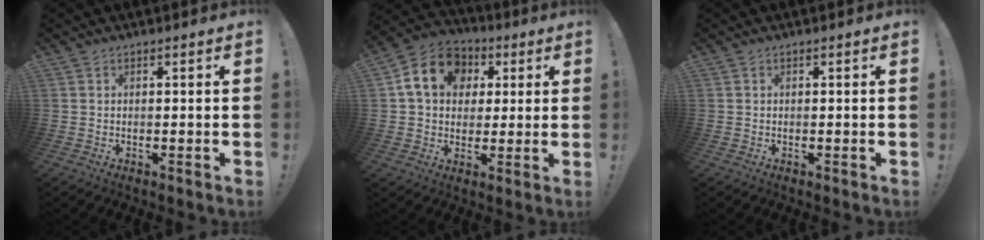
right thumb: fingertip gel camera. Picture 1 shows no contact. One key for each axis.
{"total": 14.9, "fx": 4.4, "fy": 11.8, "fz": 7.9, "tx": -0.114, "ty": -0.002, "tz": 0.089}
{"total": 0.0}